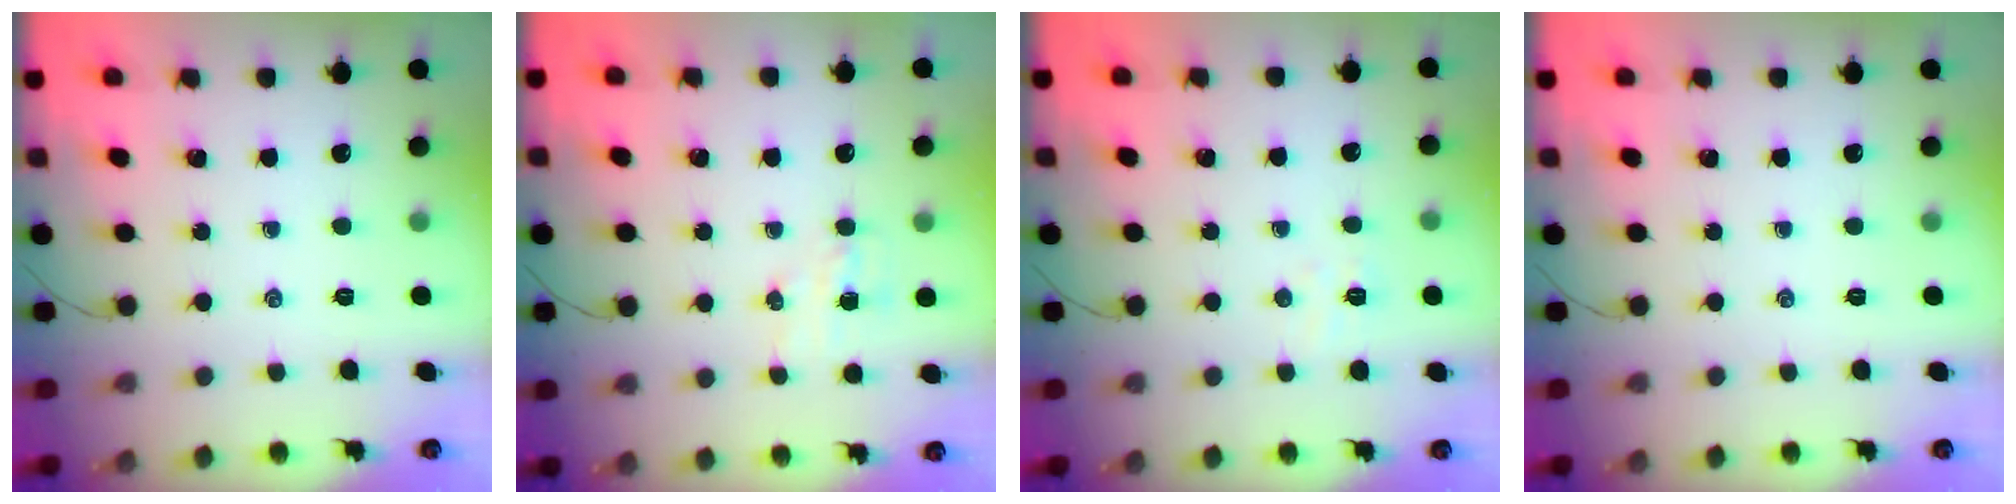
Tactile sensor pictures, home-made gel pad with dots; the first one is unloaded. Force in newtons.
{"total": 5.1, "press": 5.0, "slide": 1.2}
{"total": 3.8, "press": 3.7, "slide": 1.0}
{"total": 0.0}